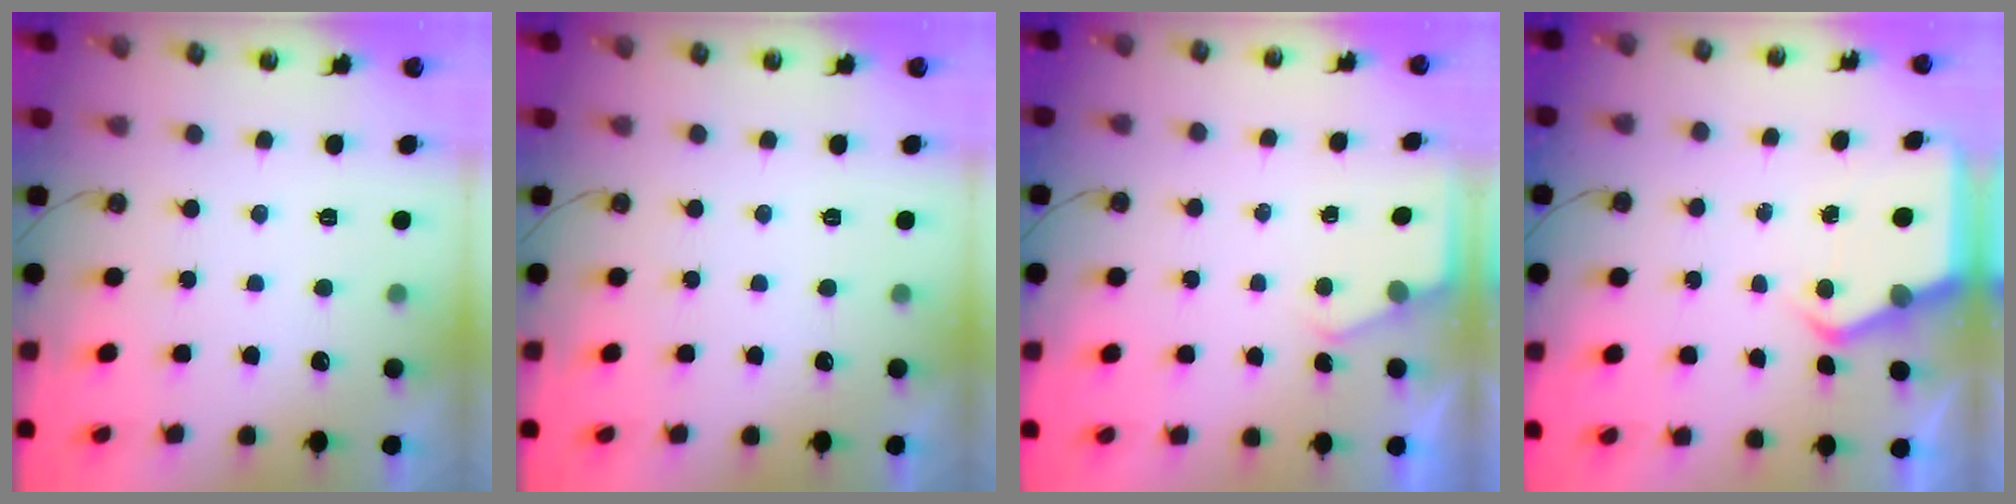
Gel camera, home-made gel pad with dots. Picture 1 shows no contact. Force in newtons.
{"total": 0.0}
{"total": 2.8, "press": 2.8, "slide": 0.4}
{"total": 5.1, "press": 5.1, "slide": 0.5}